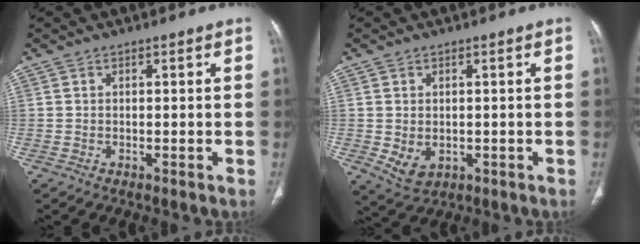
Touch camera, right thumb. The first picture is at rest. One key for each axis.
{"total": 4.8, "fx": -0.5, "fy": 3.6, "fz": 3.2, "tx": -0.054, "ty": -0.008, "tz": 0.010}